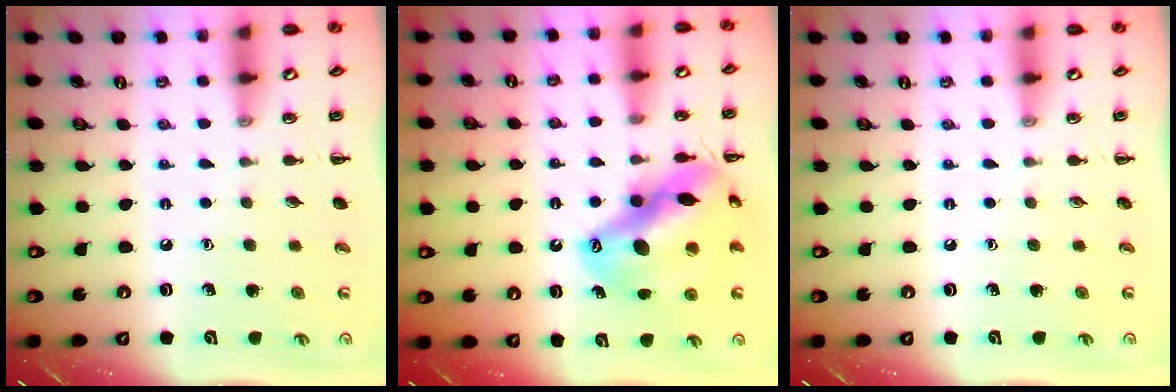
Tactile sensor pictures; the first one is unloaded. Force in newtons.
{"total": 18.5, "press": 17.8, "slide": 5.1}
{"total": 0.0}